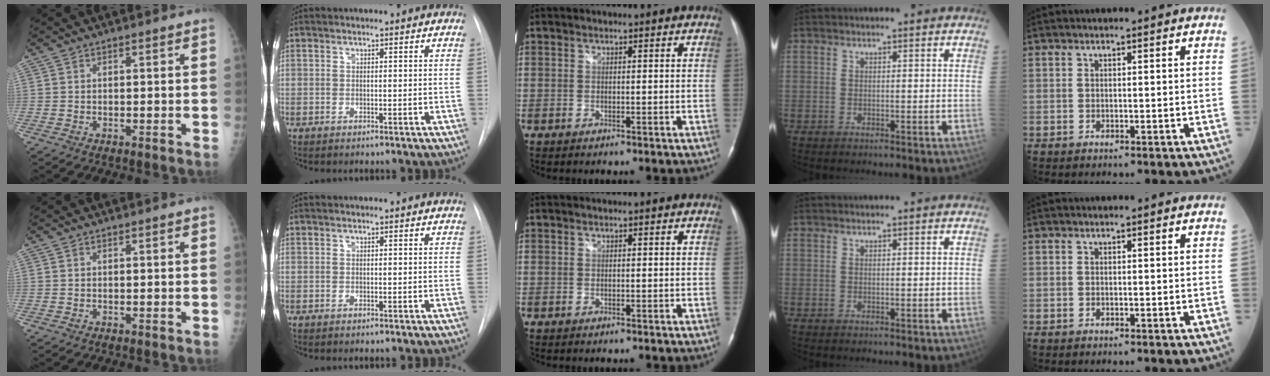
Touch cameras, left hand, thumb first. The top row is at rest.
{}